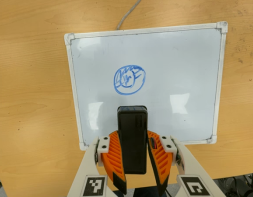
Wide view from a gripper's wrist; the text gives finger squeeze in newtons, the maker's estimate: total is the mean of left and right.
{"total": 11.1, "left": 8.7, "right": 13.4}